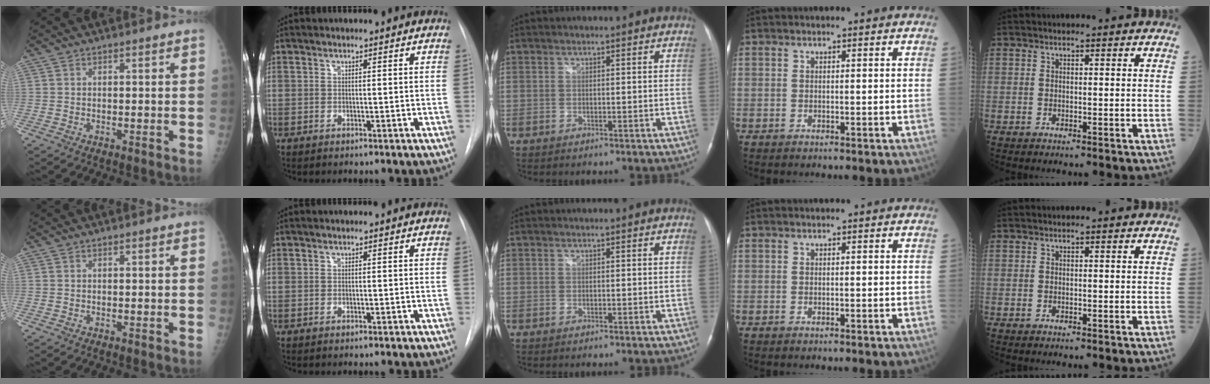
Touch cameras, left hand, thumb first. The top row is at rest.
{}